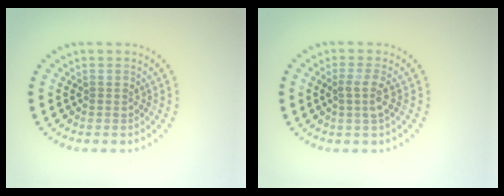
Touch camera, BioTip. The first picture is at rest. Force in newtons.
{"total": 1.7, "press": 1.3, "slide": 1.0}